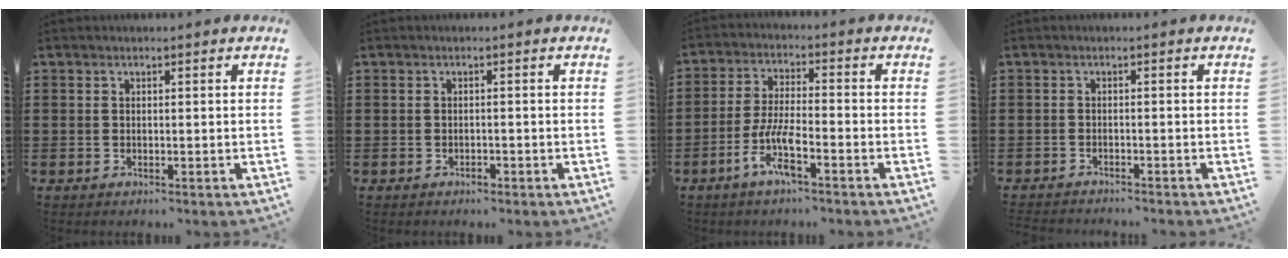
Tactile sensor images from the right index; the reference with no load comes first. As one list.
[{"total": 0.8, "force": [-0.7, 0.2, 0.2], "torque": [-0.007, -0.003, -0.014]}, {"total": 7.1, "force": [-3.8, 1.3, 5.8], "torque": [-0.135, -0.011, -0.077]}, {"total": 1.2, "force": [-1.2, -0.1, 0.0], "torque": [-0.002, 0.000, -0.024]}]